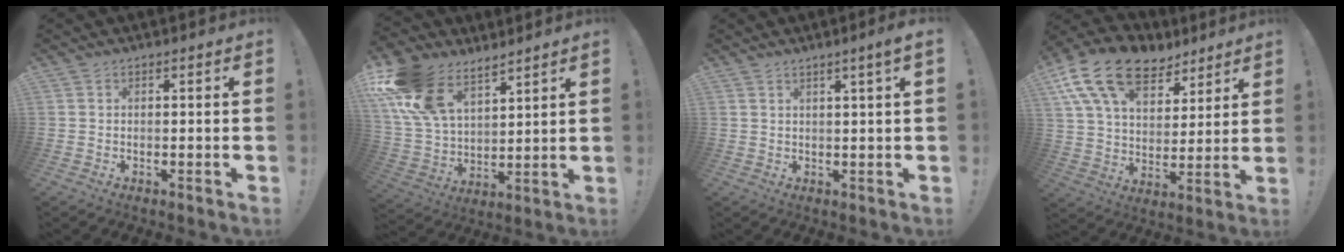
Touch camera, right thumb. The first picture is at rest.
{"total": 17.4, "force": [10.9, 10.1, 9.1], "torque": [-0.183, -0.058, 0.210]}
{"total": 3.0, "force": [1.4, -0.5, 2.6], "torque": [-0.037, -0.008, 0.019]}
{"total": 18.9, "force": [11.2, 11.1, 10.4], "torque": [-0.177, -0.059, 0.207]}